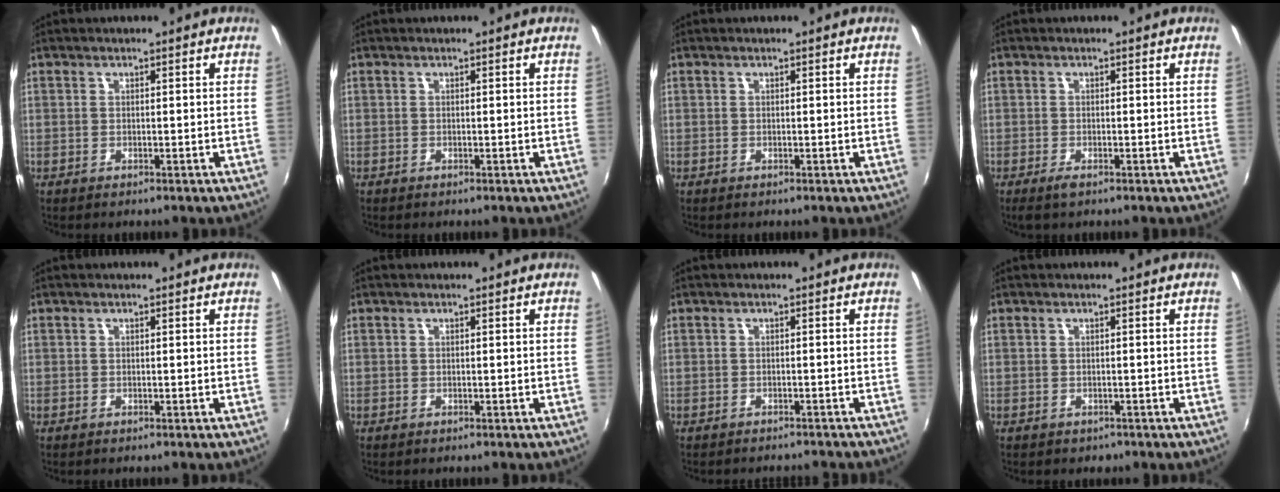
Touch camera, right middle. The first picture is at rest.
{"total": 0.0}
{"total": 0.0}
{"total": 1.7, "force": [-1.1, 0.4, 1.2], "torque": [-0.024, -0.007, -0.021]}
{"total": 0.0}
{"total": 0.0}
{"total": 4.4, "force": [-4.1, 1.1, 1.3], "torque": [-0.030, -0.010, -0.054]}
{"total": 1.0, "force": [-0.5, 0.9, 0.2], "torque": [-0.006, -0.003, -0.005]}